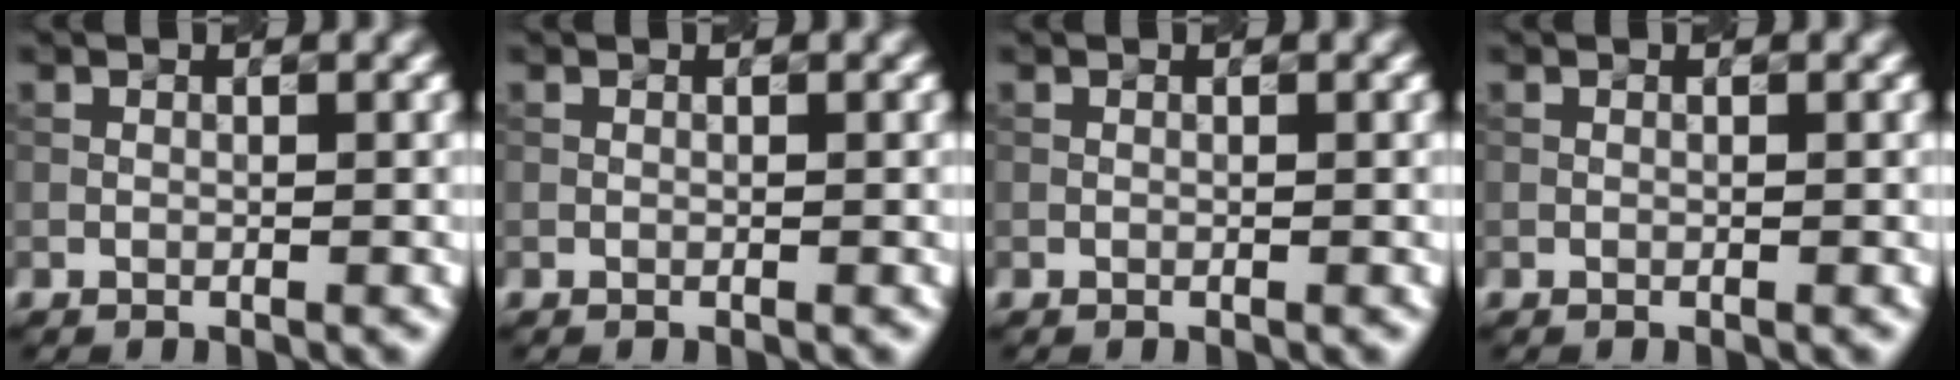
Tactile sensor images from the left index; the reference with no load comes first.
{"total": 0.0}
{"total": 0.0}
{"total": 0.0}